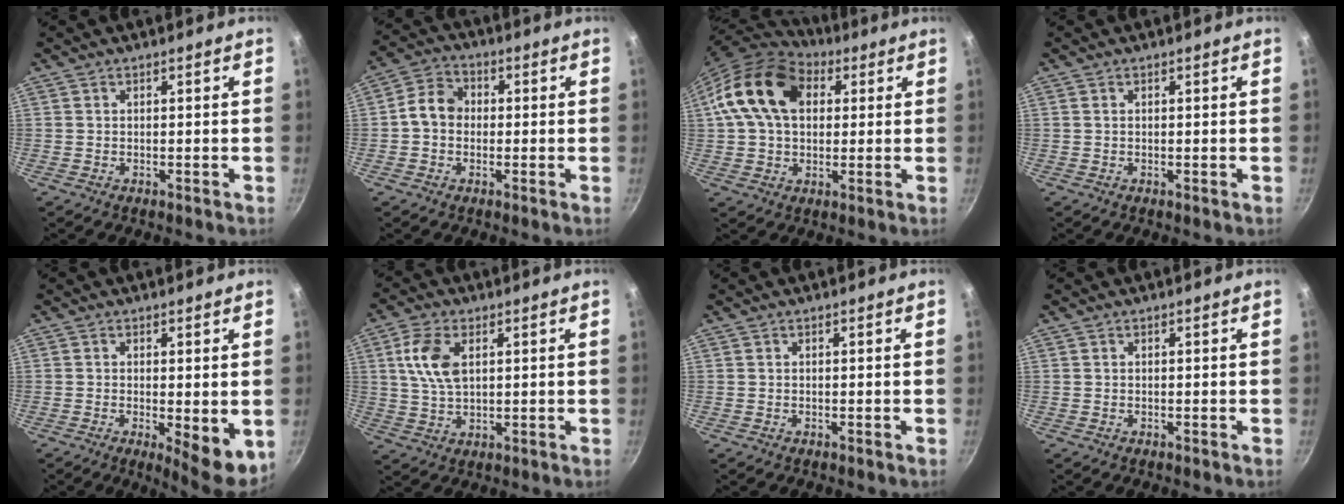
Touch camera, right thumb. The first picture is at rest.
{"total": 6.5, "force": [-0.2, 5.4, 3.7], "torque": [-0.041, 0.019, -0.021]}
{"total": 16.8, "force": [4.1, 11.8, 11.2], "torque": [-0.181, 0.018, 0.059]}
{"total": 0.0}
{"total": 7.4, "force": [-0.8, 2.5, 6.9], "torque": [-0.084, -0.015, -0.005]}
{"total": 8.4, "force": [2.3, 4.8, 6.6], "torque": [-0.126, -0.003, 0.044]}
{"total": 0.0}
{"total": 0.0}